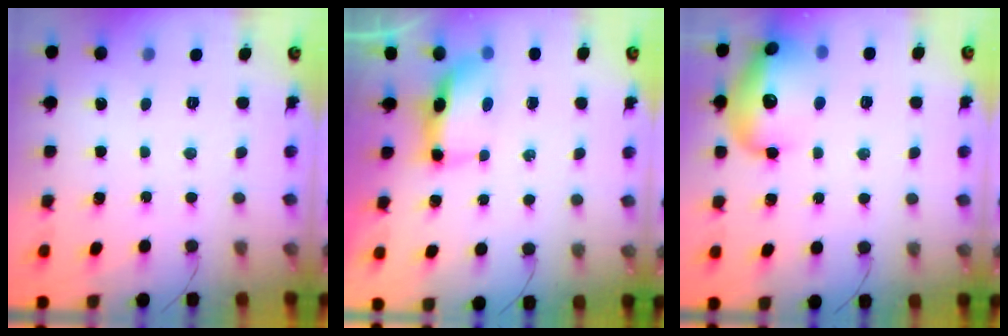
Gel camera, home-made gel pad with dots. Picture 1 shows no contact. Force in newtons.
{"total": 7.0, "press": 7.0, "slide": 0.5}
{"total": 17.8, "press": 17.6, "slide": 2.1}